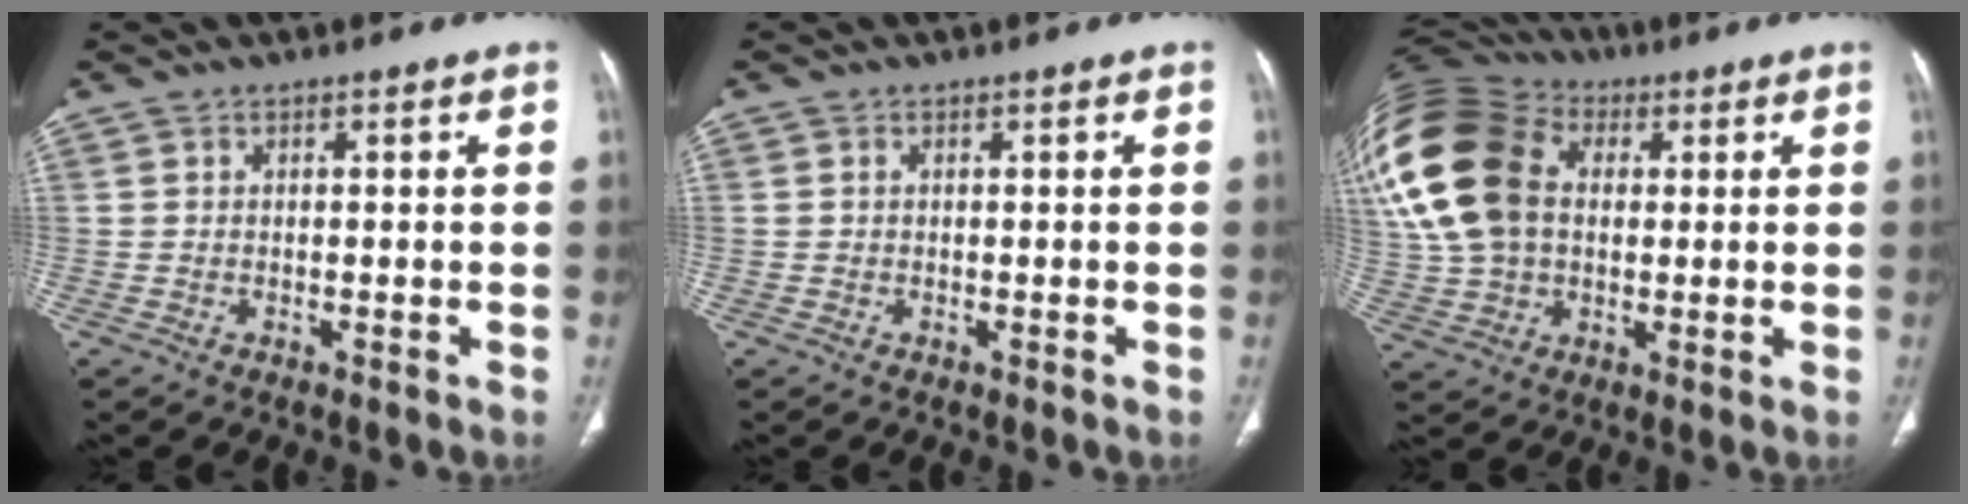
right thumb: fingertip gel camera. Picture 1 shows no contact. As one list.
[{"total": 0.0}, {"total": 25.0, "force": [5.5, 17.9, 16.6], "torque": [-0.382, 0.047, 0.106]}]